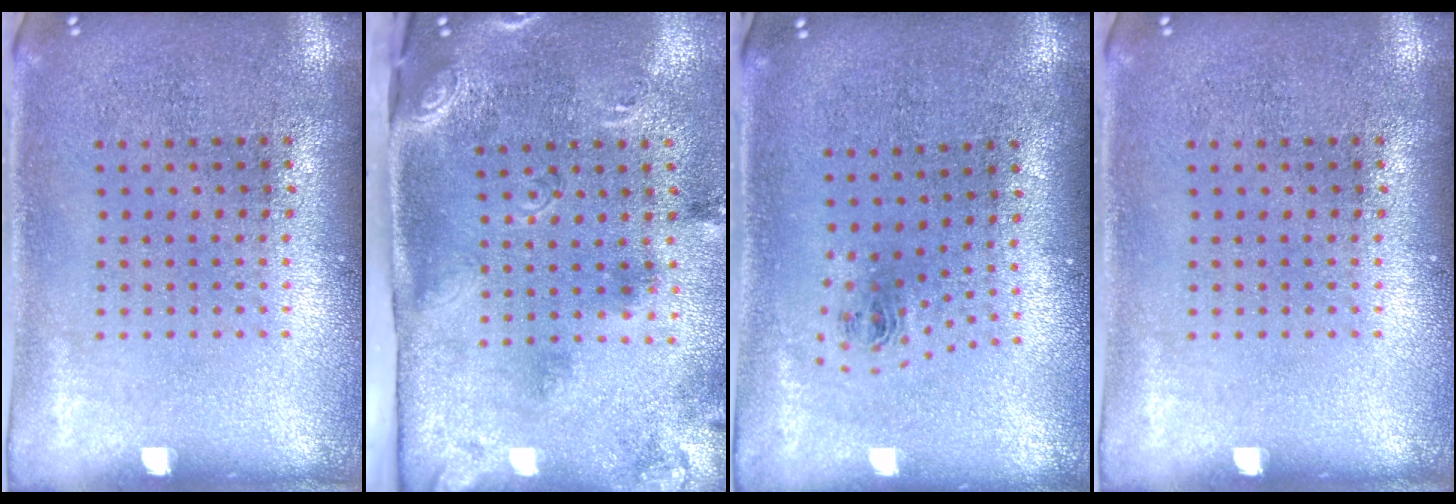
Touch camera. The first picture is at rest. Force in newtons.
{"total": 3.0, "press": 1.8, "slide": 2.3}
{"total": 0.9, "press": 0.4, "slide": 0.8}
{"total": 0.0}